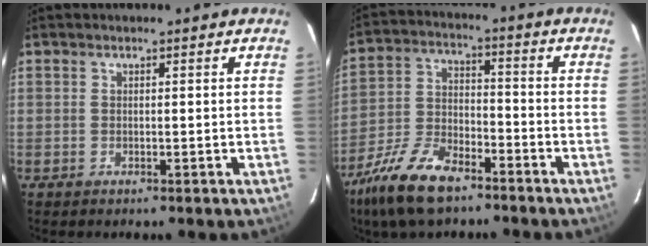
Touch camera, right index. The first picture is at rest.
{"total": 14.1, "force": [-10.1, 5.8, 8.1], "torque": [-0.189, -0.010, -0.193]}